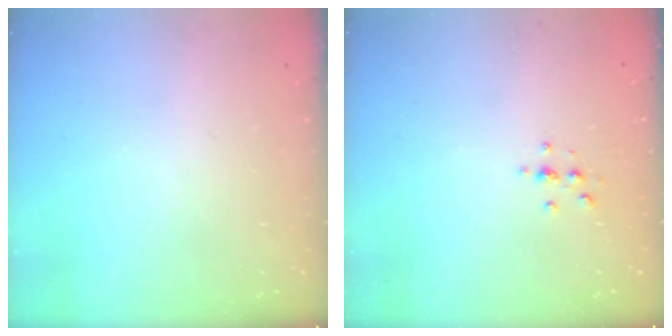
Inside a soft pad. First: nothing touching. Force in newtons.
{"total": 2.1, "press": 2.1, "slide": 0.2}